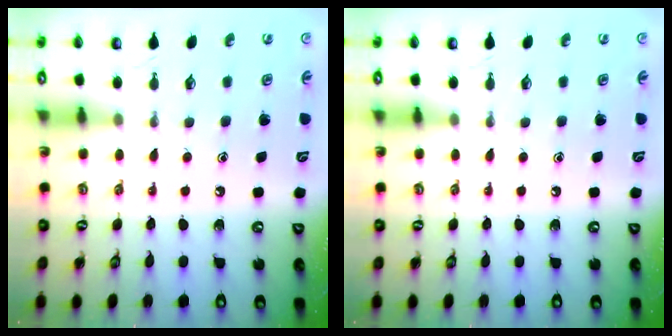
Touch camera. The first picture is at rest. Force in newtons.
{"total": 0.0}